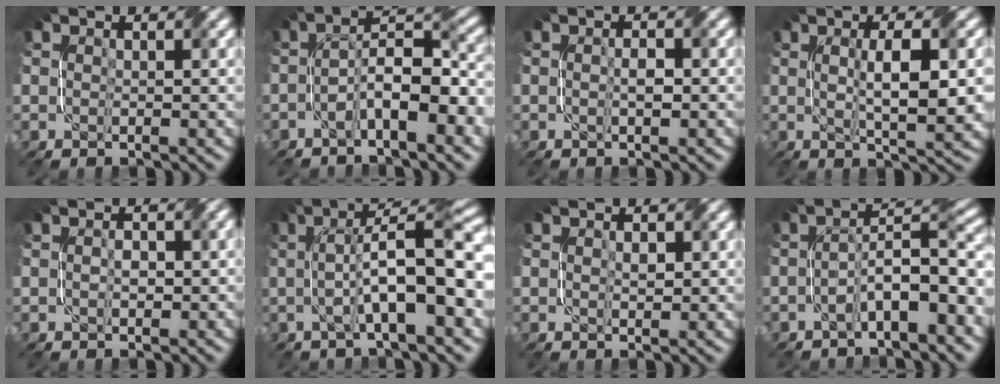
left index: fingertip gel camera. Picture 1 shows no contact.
{"total": 6.6, "force": [-2.7, 1.8, 5.7], "torque": [-0.092, 0.015, -0.049]}
{"total": 1.1, "force": [-0.3, 0.3, 1.0], "torque": [-0.019, 0.001, -0.003]}
{"total": 6.1, "force": [0.3, 1.4, 5.9], "torque": [-0.093, 0.000, 0.010]}
{"total": 1.5, "force": [-0.3, 0.8, 1.2], "torque": [-0.017, 0.002, -0.003]}
{"total": 9.1, "force": [0.0, 2.1, 8.9], "torque": [-0.127, 0.018, -0.004]}
{"total": 0.7, "force": [0.1, 0.5, 0.5], "torque": [-0.006, -0.002, 0.003]}
{"total": 6.4, "force": [-2.9, 1.7, 5.4], "torque": [-0.082, 0.018, -0.053]}